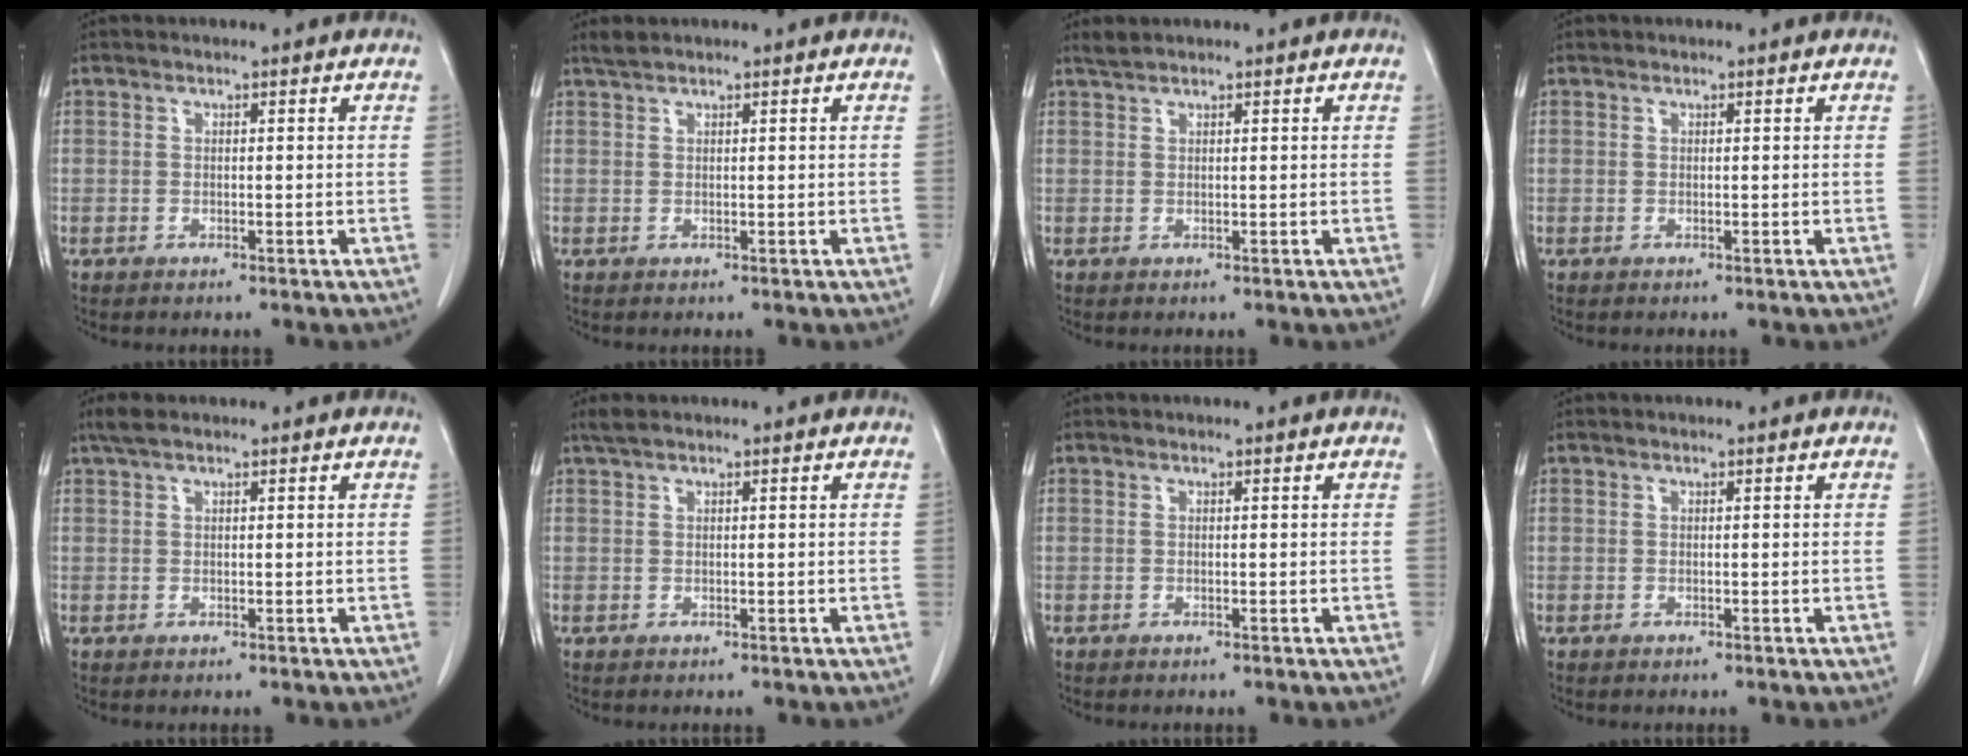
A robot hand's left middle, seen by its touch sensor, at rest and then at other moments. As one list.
[{"total": 1.2, "force": [1.1, 0.0, 0.4], "torque": [-0.013, 0.009, 0.026]}, {"total": 1.1, "force": [1.1, 0.0, 0.3], "torque": [-0.010, 0.007, 0.027]}, {"total": 0.0}, {"total": 2.2, "force": [1.6, 0.5, 1.3], "torque": [-0.032, 0.018, 0.032]}, {"total": 1.3, "force": [1.1, 0.1, 0.8], "torque": [-0.021, 0.014, 0.025]}, {"total": 0.0}, {"total": 0.0}]